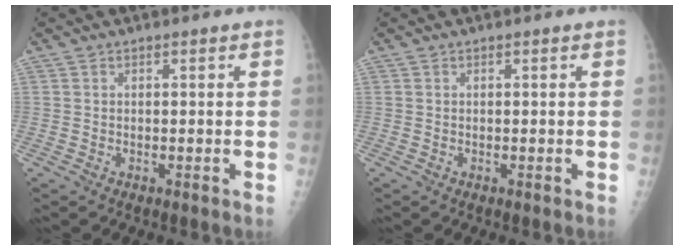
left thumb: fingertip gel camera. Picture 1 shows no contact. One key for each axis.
{"total": 0.0}